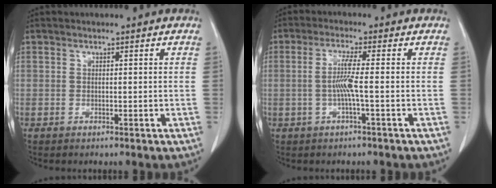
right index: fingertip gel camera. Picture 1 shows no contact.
{"total": 4.2, "force": [-0.6, -0.4, 4.2], "torque": [-0.089, 0.003, -0.012]}